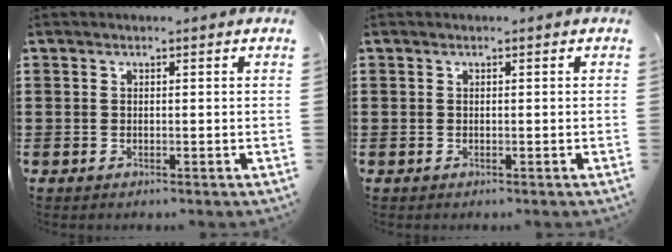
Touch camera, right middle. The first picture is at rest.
{"total": 0.0}